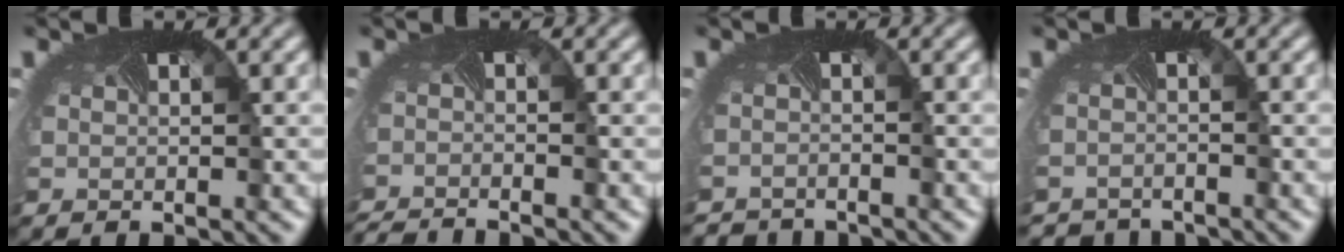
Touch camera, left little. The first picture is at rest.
{"total": 3.3, "force": [-3.3, -0.1, 0.3], "torque": [-0.010, -0.025, -0.063]}
{"total": 3.0, "force": [-3.0, 0.2, -0.4], "torque": [0.003, -0.018, -0.051]}
{"total": 3.0, "force": [-2.9, 0.2, -0.7], "torque": [0.008, -0.019, -0.049]}